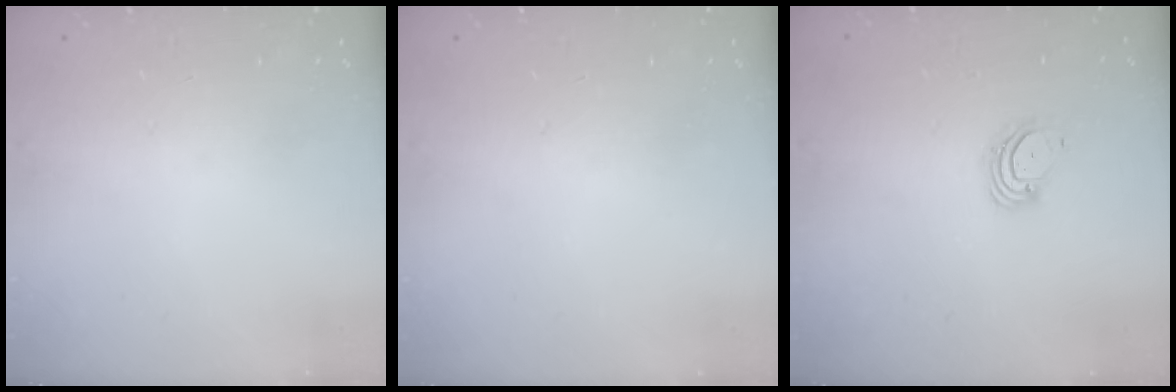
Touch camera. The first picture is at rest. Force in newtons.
{"total": 0.0}
{"total": 3.4, "press": 3.4, "slide": 0.3}